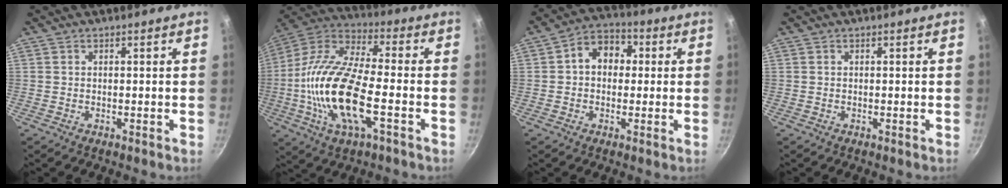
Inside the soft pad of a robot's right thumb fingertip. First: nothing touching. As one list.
[{"total": 20.5, "force": [-4.3, 7.9, 18.5], "torque": [-0.363, 0.028, -0.100]}, {"total": 8.4, "force": [1.0, 6.5, 5.2], "torque": [-0.040, 0.021, 0.000]}, {"total": 0.0}]